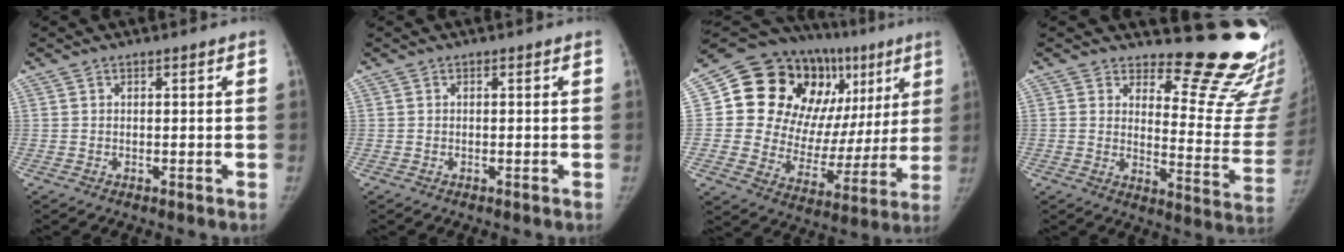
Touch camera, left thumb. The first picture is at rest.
{"total": 0.0}
{"total": 27.4, "force": [10.4, 17.6, 18.3], "torque": [-0.208, 0.023, 0.170]}
{"total": 18.1, "force": [16.2, 5.0, 6.4], "torque": [-0.024, -0.185, 0.188]}